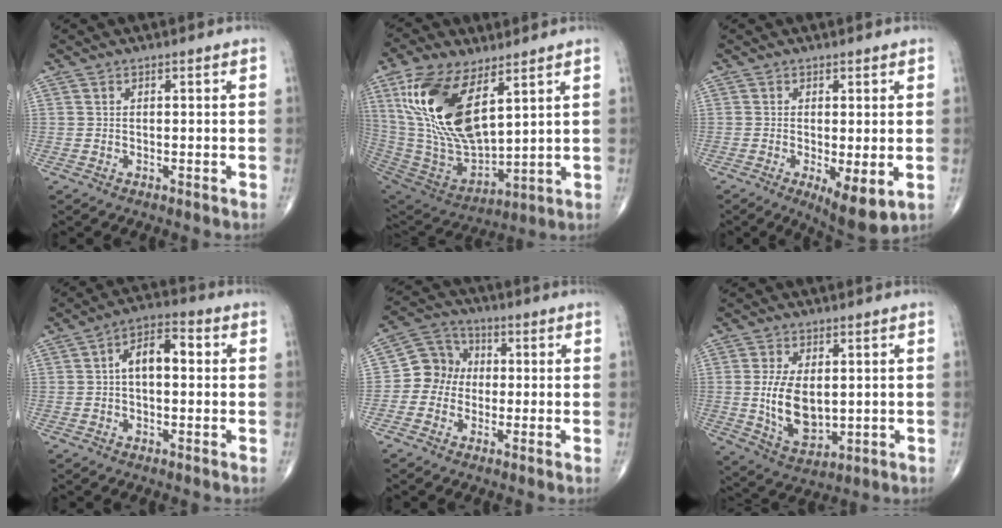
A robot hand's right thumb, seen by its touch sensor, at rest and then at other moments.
{"total": 21.7, "force": [8.4, 10.1, 17.3], "torque": [-0.339, -0.037, 0.171]}
{"total": 7.2, "force": [-1.7, 2.3, 6.6], "torque": [-0.103, -0.023, -0.022]}
{"total": 7.7, "force": [0.7, 4.2, 6.4], "torque": [-0.096, 0.027, 0.003]}
{"total": 7.5, "force": [-0.7, 6.8, 3.1], "torque": [-0.027, 0.027, -0.028]}
{"total": 10.5, "force": [0.4, 6.0, 8.6], "torque": [-0.149, -0.017, 0.023]}